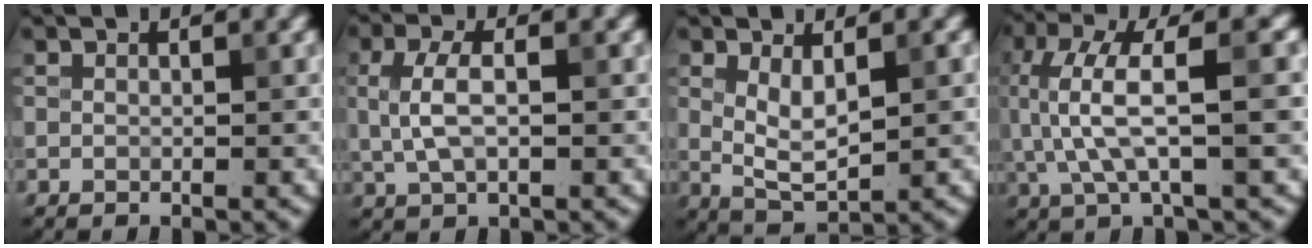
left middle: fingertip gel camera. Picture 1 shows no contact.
{"total": 3.6, "force": [0.2, 1.6, 3.3], "torque": [-0.074, 0.003, 0.004]}
{"total": 3.5, "force": [0.7, 1.1, 3.2], "torque": [-0.065, -0.007, 0.018]}
{"total": 7.3, "force": [0.8, 2.0, 6.9], "torque": [-0.144, 0.009, 0.014]}